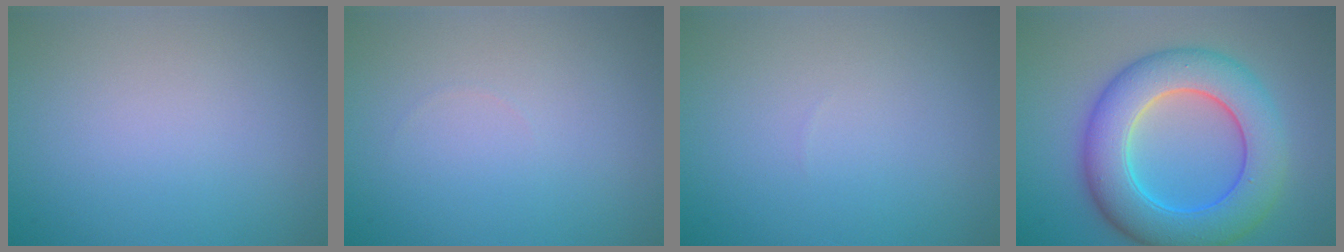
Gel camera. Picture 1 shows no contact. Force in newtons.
{"total": 0.0}
{"total": 0.0}
{"total": 9.4, "press": 9.4, "slide": 0.4}